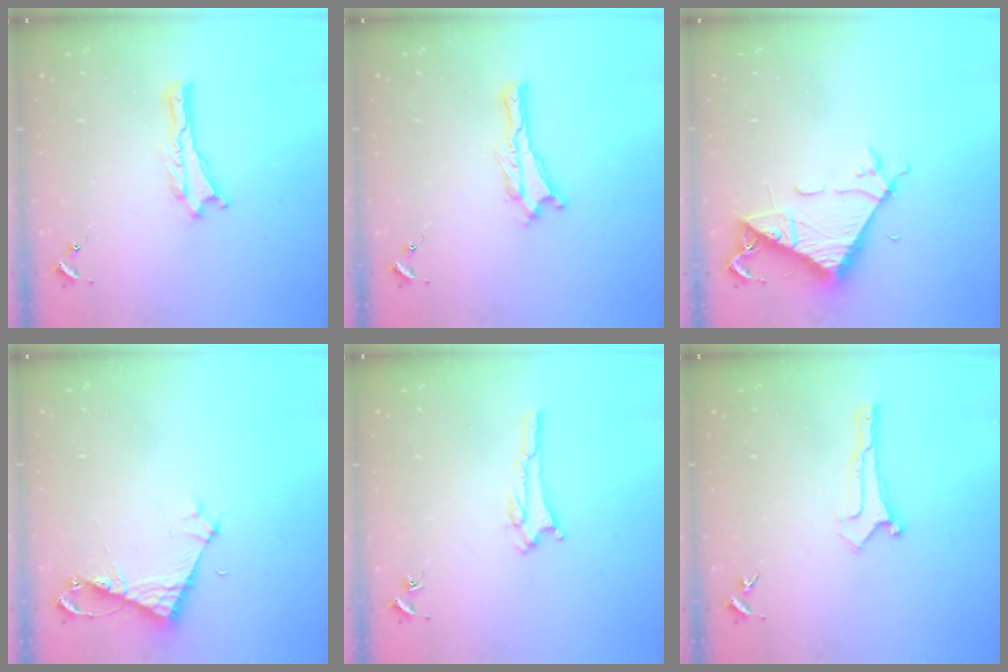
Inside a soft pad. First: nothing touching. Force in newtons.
{"total": 0.0}
{"total": 8.3, "press": 8.3, "slide": 0.8}
{"total": 4.9, "press": 4.9, "slide": 0.2}
{"total": 1.8, "press": 1.8, "slide": 0.2}
{"total": 0.0}